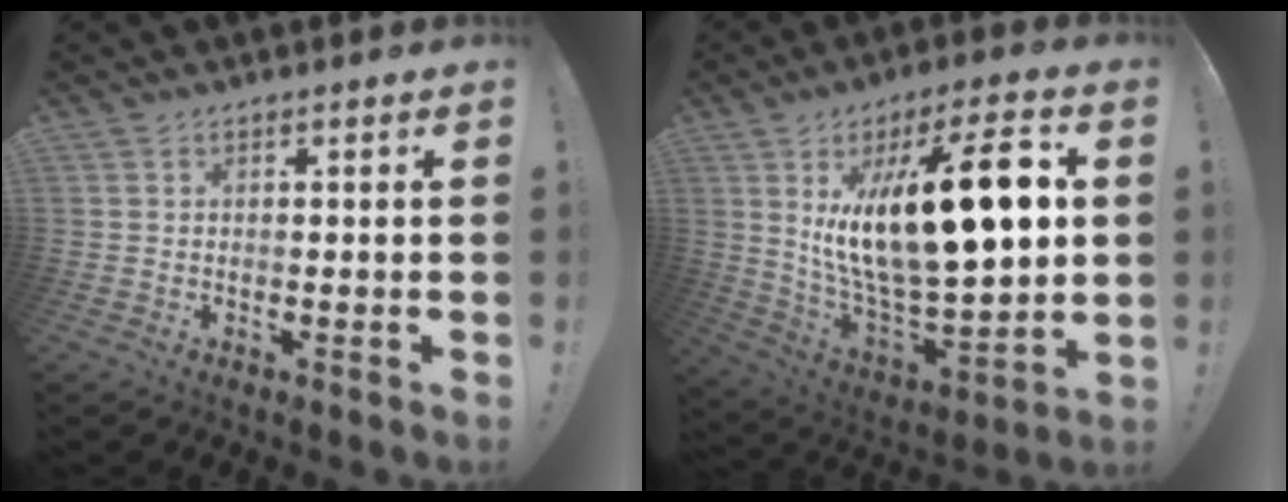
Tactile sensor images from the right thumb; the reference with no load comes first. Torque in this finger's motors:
{"motor_torque": [1.72, 3.29, 1.34, 1.07, 0.22]}